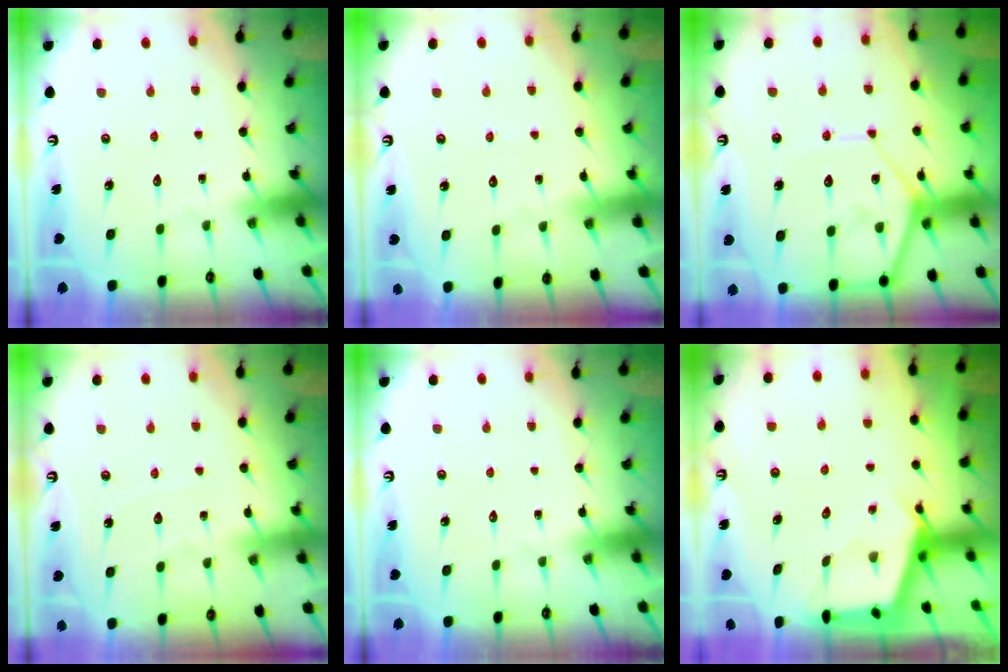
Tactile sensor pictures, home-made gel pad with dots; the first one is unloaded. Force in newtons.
{"total": 3.0, "press": 3.0, "slide": 0.2}
{"total": 10.5, "press": 10.4, "slide": 1.0}
{"total": 4.0, "press": 3.9, "slide": 0.4}
{"total": 0.0}
{"total": 2.9, "press": 2.9, "slide": 0.4}